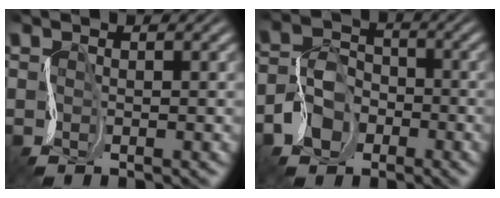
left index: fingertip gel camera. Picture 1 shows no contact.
{"total": 3.2, "force": [-1.8, 2.5, 0.8], "torque": [-0.030, 0.016, -0.046]}